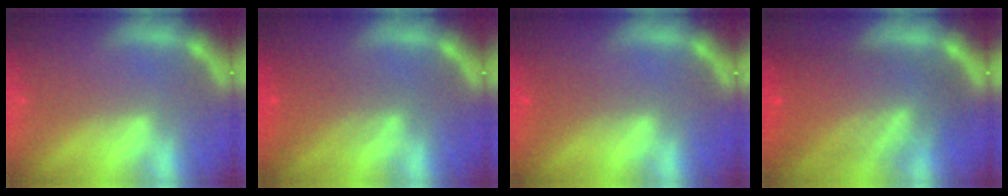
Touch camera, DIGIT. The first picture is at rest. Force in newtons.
{"total": 3.6}
{"total": 1.5}
{"total": 9.5}